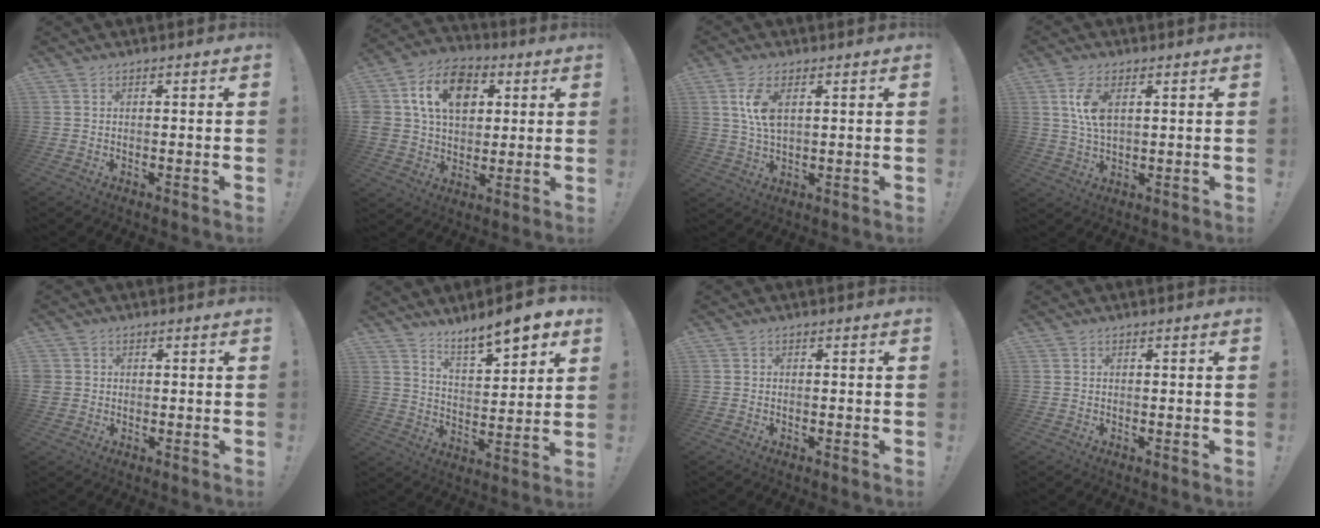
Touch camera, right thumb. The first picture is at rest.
{"total": 16.8, "force": [5.7, 12.3, 9.8], "torque": [-0.156, -0.006, 0.111]}
{"total": 7.2, "force": [2.3, 3.2, 6.0], "torque": [-0.122, -0.004, 0.036]}
{"total": 7.6, "force": [2.3, 3.6, 6.3], "torque": [-0.125, -0.004, 0.038]}
{"total": 1.9, "force": [0.4, 1.9, 0.4], "torque": [-0.016, 0.006, 0.010]}
{"total": 10.2, "force": [8.2, 2.4, 5.5], "torque": [-0.079, -0.065, 0.142]}
{"total": 0.0}
{"total": 0.0}